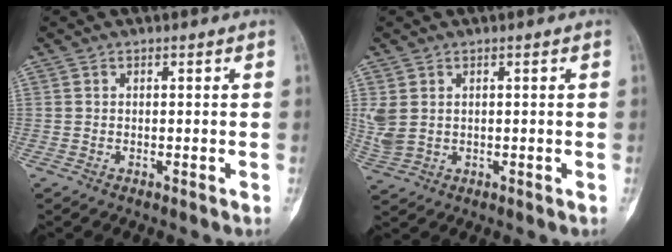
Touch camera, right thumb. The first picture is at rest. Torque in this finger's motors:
{"motor_torque": [0.03, 0.11, 0.60, 0.10, 0.05]}